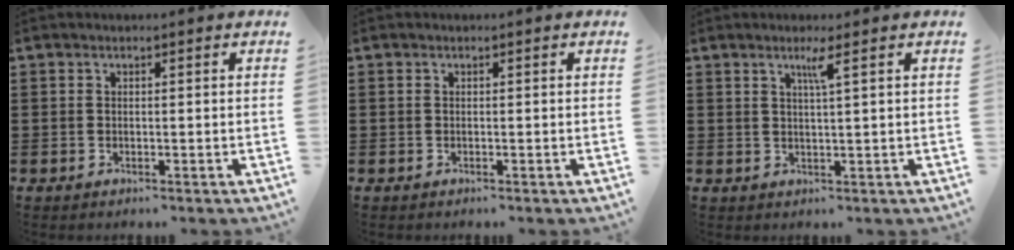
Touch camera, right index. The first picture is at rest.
{"total": 0.0}
{"total": 2.5, "force": [1.3, -0.4, 2.1], "torque": [-0.043, -0.005, 0.019]}